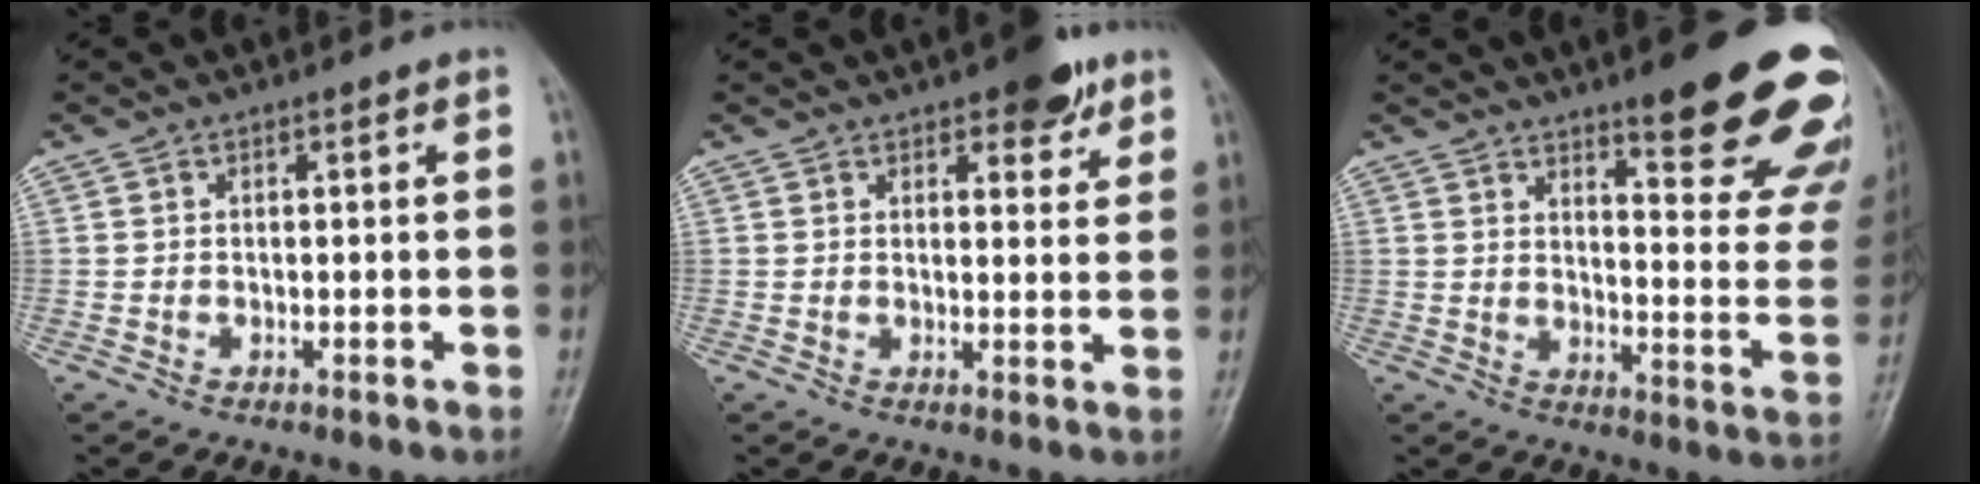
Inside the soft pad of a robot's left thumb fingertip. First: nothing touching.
{"total": 7.0, "force": [4.3, 3.0, 4.7], "torque": [-0.034, -0.018, 0.053]}
{"total": 22.4, "force": [15.2, 5.1, 15.7], "torque": [-0.161, -0.085, 0.192]}